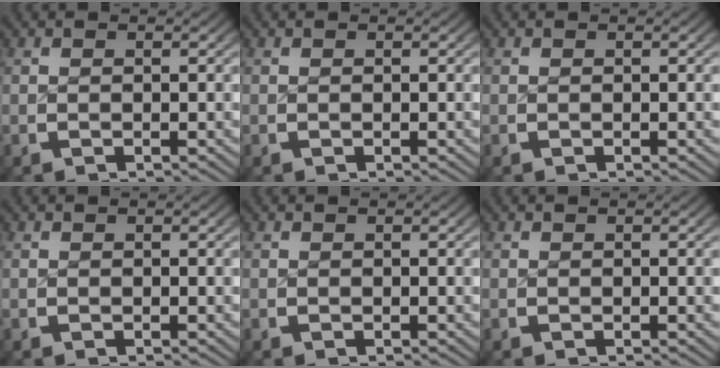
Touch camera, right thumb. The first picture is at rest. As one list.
[{"total": 0.0}, {"total": 0.0}, {"total": 0.0}, {"total": 0.0}, {"total": 0.0}]